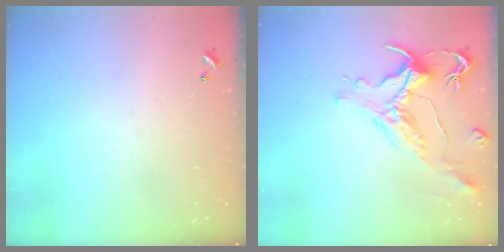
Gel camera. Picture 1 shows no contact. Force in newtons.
{"total": 1.5, "press": 0.9, "slide": 1.2}